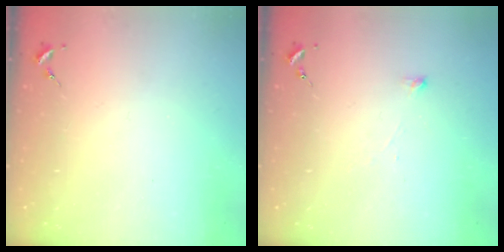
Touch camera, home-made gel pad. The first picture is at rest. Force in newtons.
{"total": 2.6, "press": 2.6, "slide": 0.1}